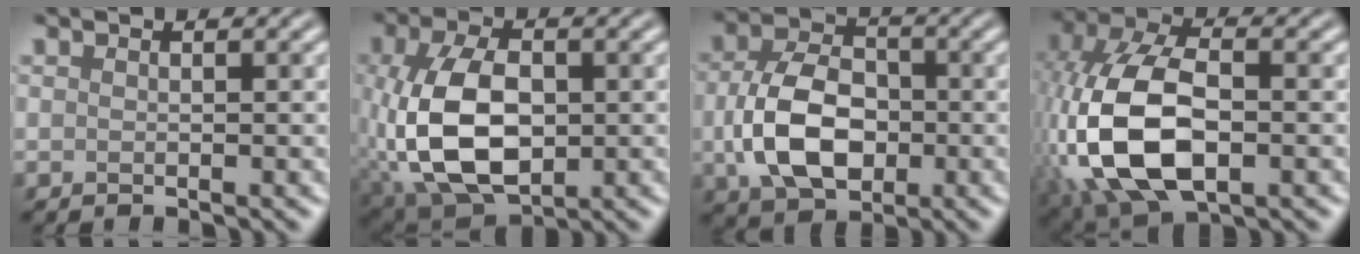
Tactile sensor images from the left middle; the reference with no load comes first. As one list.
[{"total": 10.1, "force": [-0.9, 6.1, 7.9], "torque": [-0.176, -0.007, -0.013]}, {"total": 7.9, "force": [-1.0, 5.4, 5.6], "torque": [-0.119, 0.000, -0.024]}, {"total": 12.6, "force": [-2.2, 7.4, 9.9], "torque": [-0.228, -0.006, -0.047]}]